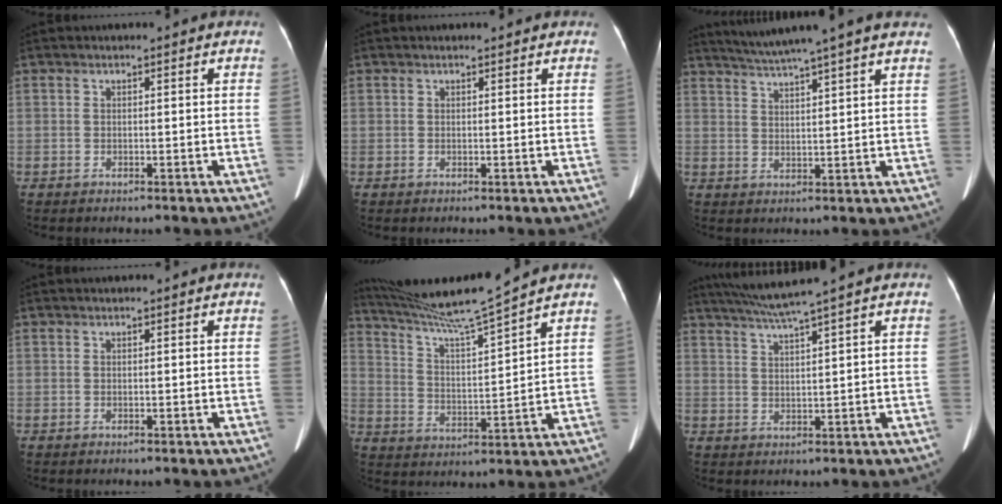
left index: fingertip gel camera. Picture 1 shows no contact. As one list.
[{"total": 1.6, "force": [1.5, 0.3, 0.5], "torque": [-0.012, 0.015, 0.018]}, {"total": 10.4, "force": [9.0, -1.6, 5.0], "torque": [-0.091, 0.020, 0.125]}, {"total": 0.0}, {"total": 12.1, "force": [10.7, -2.9, 4.8], "torque": [-0.089, -0.015, 0.193]}, {"total": 5.8, "force": [4.7, -1.9, 2.9], "torque": [-0.057, 0.004, 0.091]}]